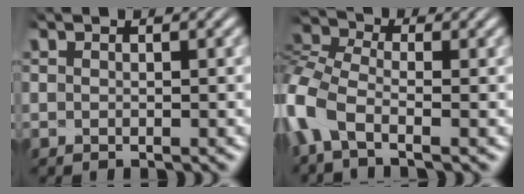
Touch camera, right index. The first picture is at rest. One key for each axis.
{"total": 6.4, "fx": -1.1, "fy": 4.7, "fz": 4.2, "tx": -0.115, "ty": 0.000, "tz": -0.030}